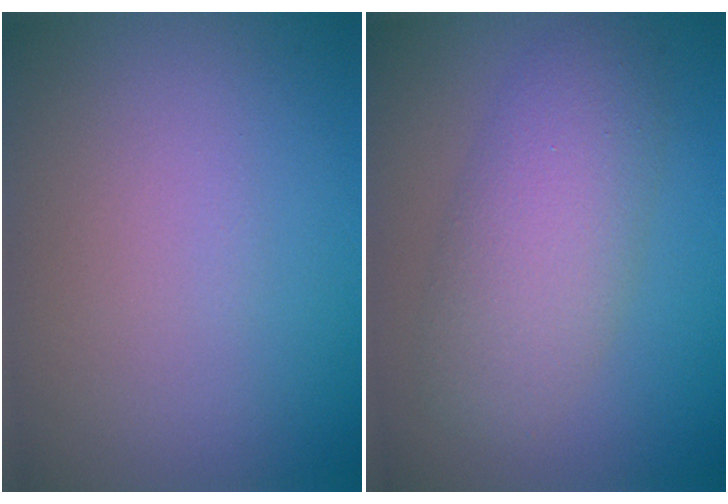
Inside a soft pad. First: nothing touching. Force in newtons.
{"total": 5.6, "press": 5.6, "slide": 0.1}